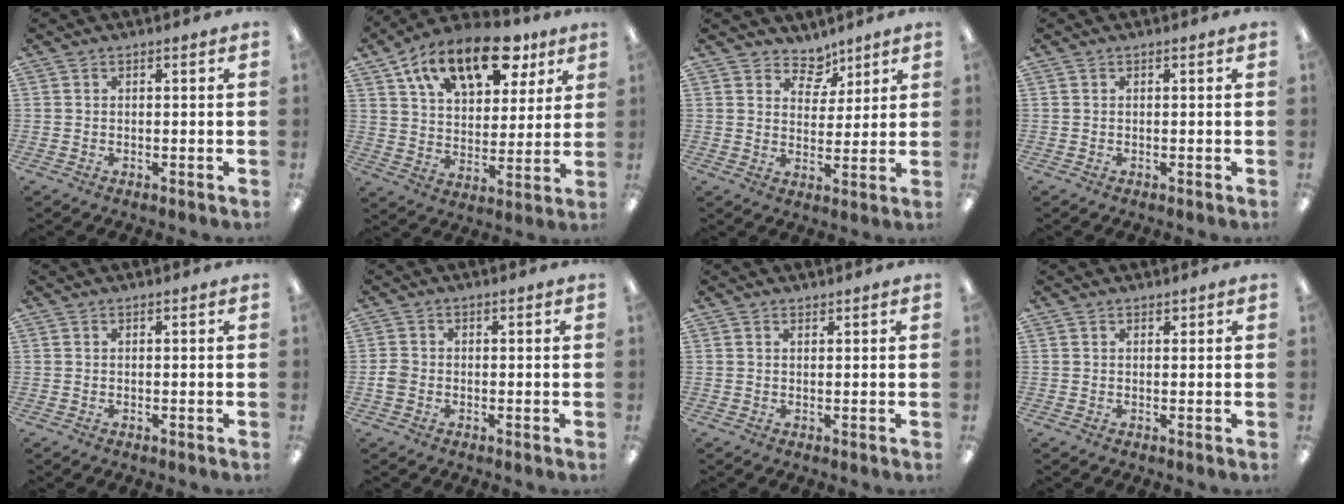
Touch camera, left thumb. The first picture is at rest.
{"total": 19.3, "force": [11.7, 9.7, 11.9], "torque": [-0.191, -0.047, 0.200]}
{"total": 6.4, "force": [5.0, 3.9, 1.1], "torque": [-0.012, -0.036, 0.089]}
{"total": 0.0}
{"total": 0.0}
{"total": 2.3, "force": [-0.7, 1.9, 1.1], "torque": [-0.018, 0.004, -0.012]}
{"total": 0.8, "force": [0.7, 0.2, 0.1], "torque": [-0.002, 0.000, 0.014]}
{"total": 1.0, "force": [0.8, 0.5, 0.1], "torque": [0.007, -0.003, 0.014]}